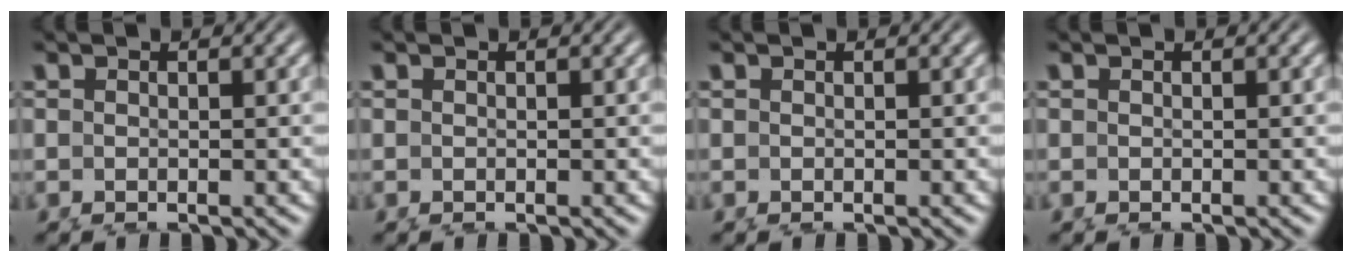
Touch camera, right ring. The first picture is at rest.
{"total": 0.0}
{"total": 0.0}
{"total": 0.0}